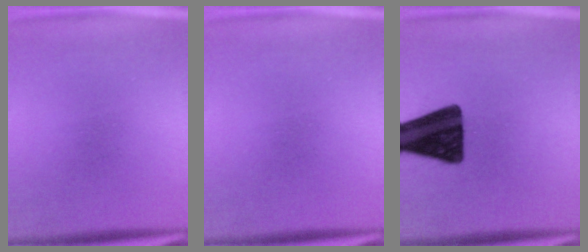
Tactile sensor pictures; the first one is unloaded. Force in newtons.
{"total": 0.0}
{"total": 16.4}